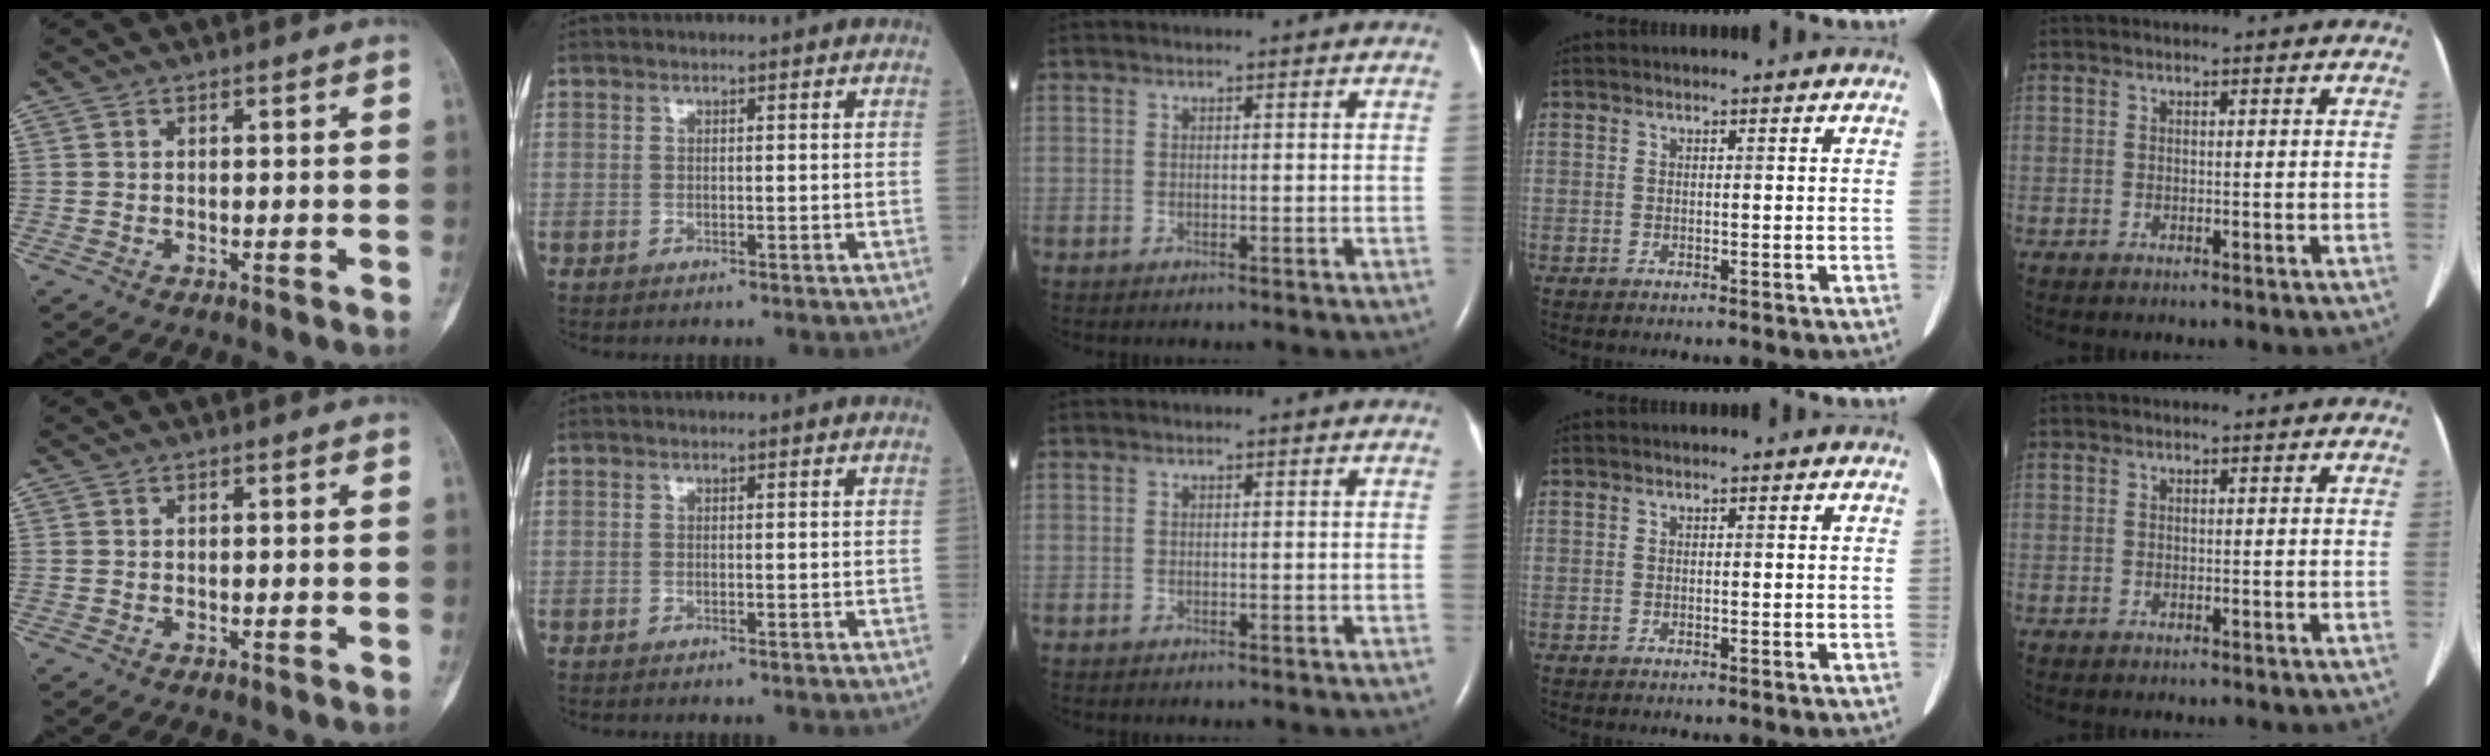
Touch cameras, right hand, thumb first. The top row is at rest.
{}